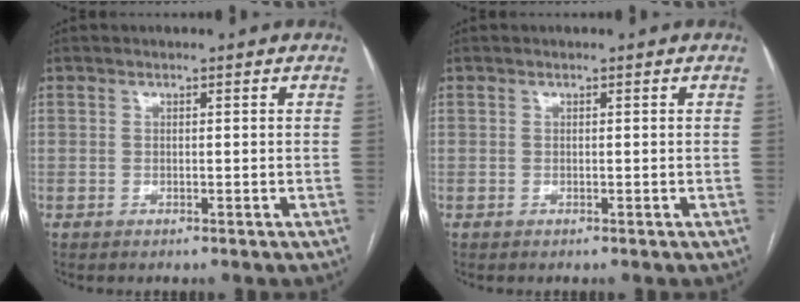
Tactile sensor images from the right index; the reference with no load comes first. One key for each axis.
{"total": 0.0}